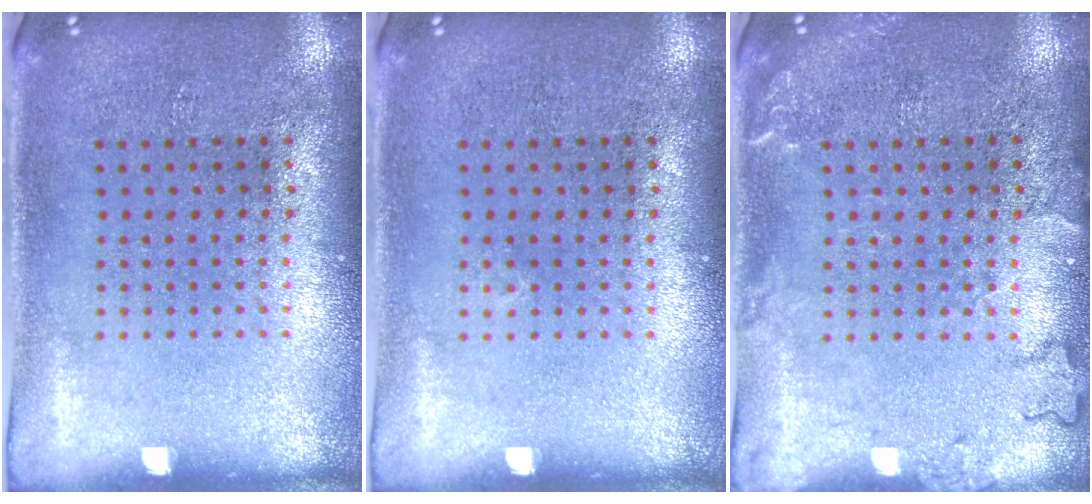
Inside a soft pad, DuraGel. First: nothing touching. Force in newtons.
{"total": 0.0}
{"total": 1.9, "press": 1.9, "slide": 0.3}